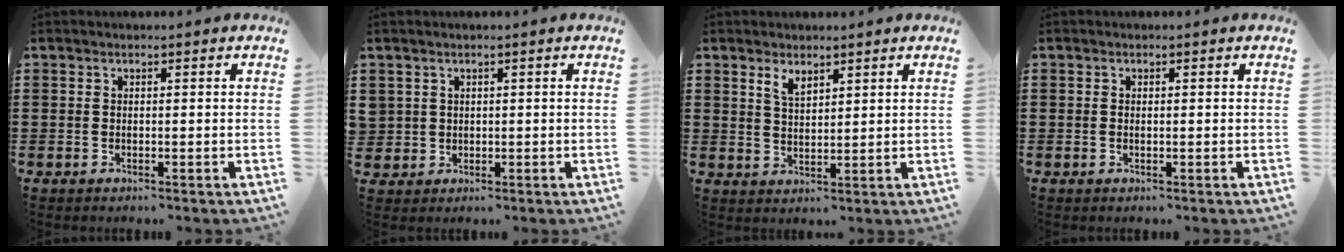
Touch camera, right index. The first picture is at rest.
{"total": 1.5, "force": [0.5, 1.4, 0.0], "torque": [-0.007, 0.007, 0.009]}
{"total": 2.7, "force": [2.1, 1.2, 1.4], "torque": [-0.033, 0.002, 0.038]}
{"total": 0.0}